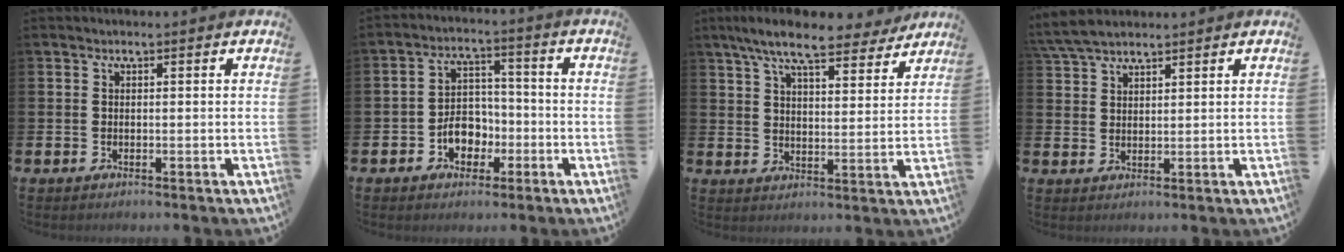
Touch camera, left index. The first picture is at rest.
{"total": 5.4, "force": [-2.1, 4.2, 2.7], "torque": [-0.044, 0.008, -0.044]}
{"total": 9.4, "force": [8.3, 1.9, 4.0], "torque": [-0.094, -0.031, 0.150]}
{"total": 4.7, "force": [4.3, 1.2, 1.4], "torque": [-0.038, -0.009, 0.082]}